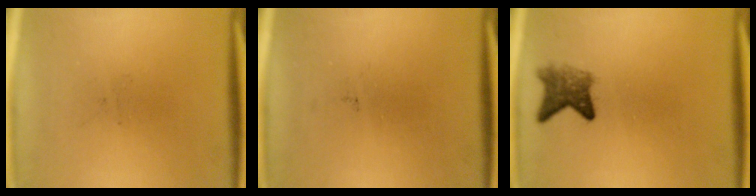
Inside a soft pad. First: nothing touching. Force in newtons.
{"total": 0.0}
{"total": 3.7}